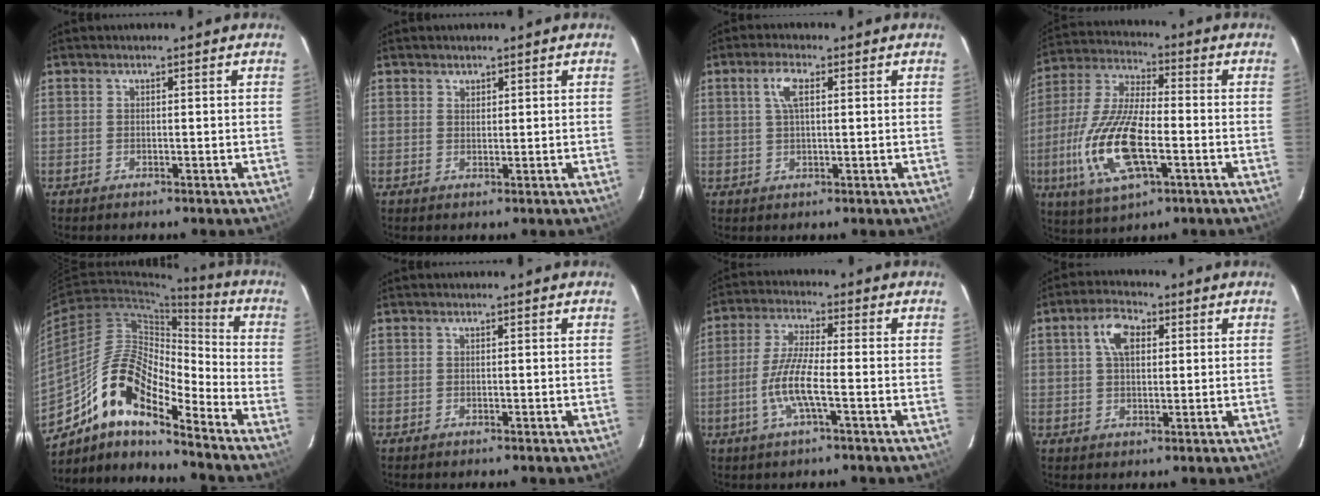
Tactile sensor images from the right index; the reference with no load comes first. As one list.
[{"total": 1.0, "force": [0.8, 0.6, 0.1], "torque": [0.000, 0.001, 0.014]}, {"total": 4.0, "force": [1.3, 1.5, 3.4], "torque": [-0.068, 0.009, 0.025]}, {"total": 17.5, "force": [-4.9, 6.7, 15.5], "torque": [-0.333, -0.011, -0.094]}, {"total": 15.3, "force": [-10.9, 4.4, 9.9], "torque": [-0.174, 0.011, -0.212]}, {"total": 0.0}, {"total": 7.9, "force": [-2.6, 0.9, 7.5], "torque": [-0.157, -0.003, -0.051]}, {"total": 6.0, "force": [1.9, 3.5, 4.5], "torque": [-0.083, 0.019, 0.035]}]